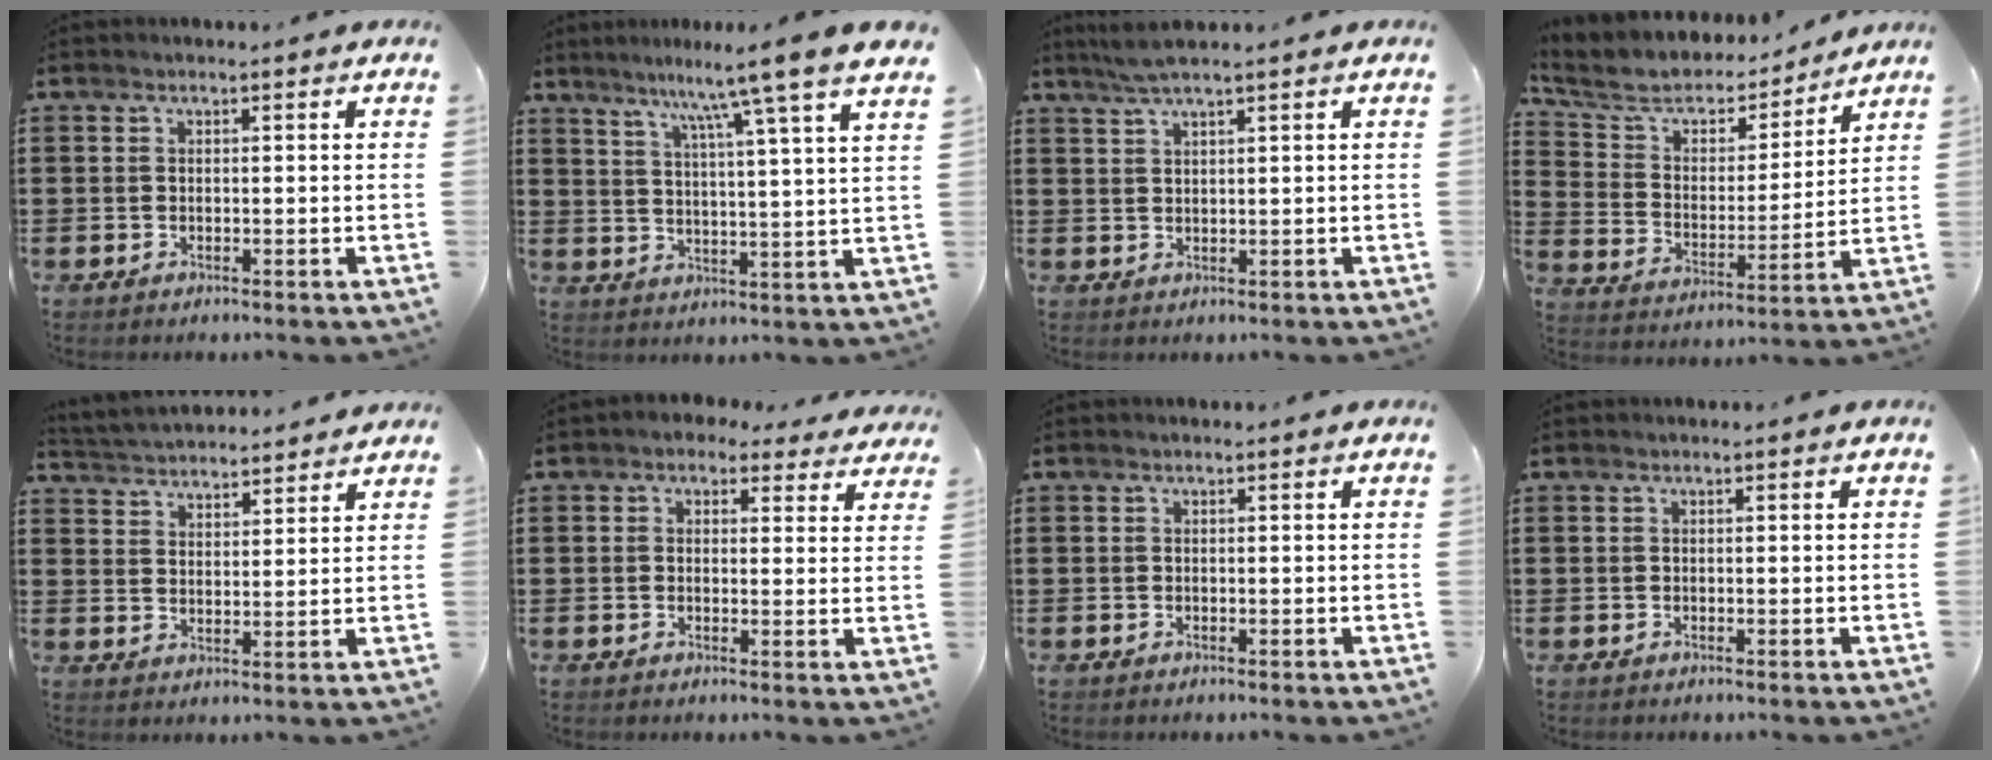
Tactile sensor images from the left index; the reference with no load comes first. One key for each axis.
{"total": 8.2, "fx": 6.5, "fy": -1.5, "fz": 4.9, "tx": -0.101, "ty": -0.038, "tz": 0.099}
{"total": 2.6, "fx": 2.0, "fy": -0.2, "fz": 1.7, "tx": -0.035, "ty": 0.001, "tz": 0.038}
{"total": 6.3, "fx": 5.3, "fy": 2.6, "fz": 2.3, "tx": -0.078, "ty": -0.034, "tz": 0.086}
{"total": 3.5, "fx": 3.5, "fy": 0.4, "fz": -0.2, "tx": -0.012, "ty": -0.017, "tz": 0.060}
{"total": 2.4, "fx": 1.9, "fy": 1.4, "fz": 0.7, "tx": -0.015, "ty": 0.000, "tz": 0.032}
{"total": 0.0}
{"total": 0.0}